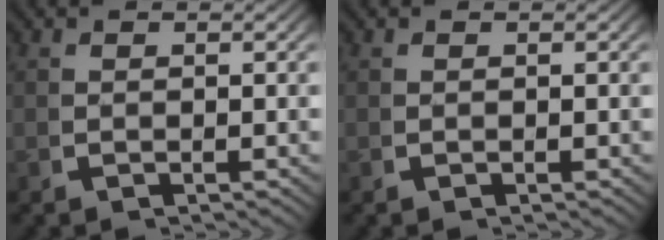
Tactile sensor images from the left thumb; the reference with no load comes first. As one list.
[{"total": 0.0}]